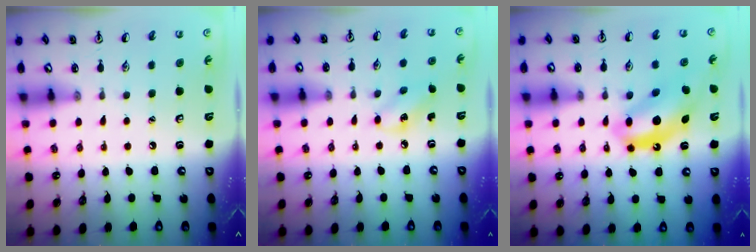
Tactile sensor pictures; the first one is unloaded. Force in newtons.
{"total": 3.7, "press": 3.6, "slide": 1.0}
{"total": 10.0, "press": 9.5, "slide": 3.1}